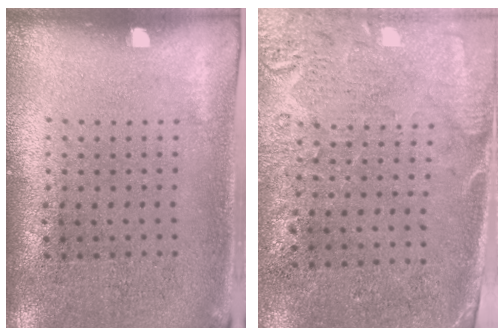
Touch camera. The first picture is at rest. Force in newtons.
{"total": 2.8, "press": 2.4, "slide": 1.5}